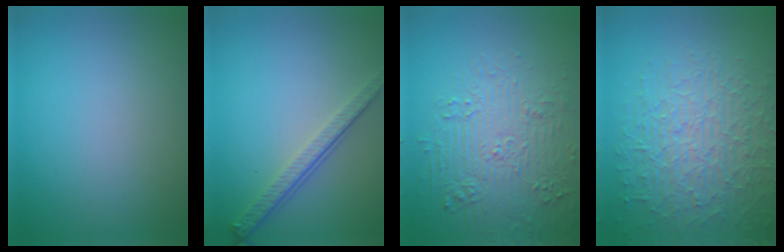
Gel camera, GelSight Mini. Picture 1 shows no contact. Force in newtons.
{"total": 3.9, "press": 2.8, "slide": 2.7}
{"total": 5.5, "press": 5.3, "slide": 1.4}
{"total": 8.4, "press": 6.0, "slide": 5.8}